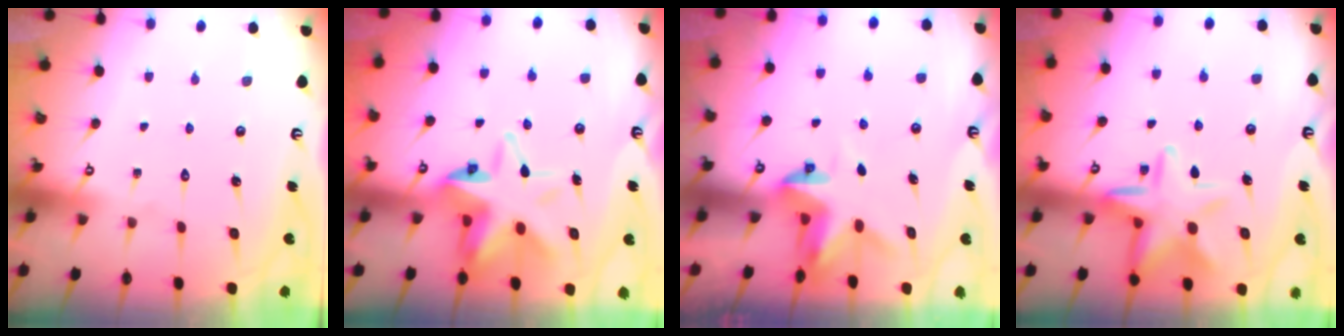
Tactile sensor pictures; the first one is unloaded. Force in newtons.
{"total": 12.5, "press": 12.3, "slide": 2.0}
{"total": 3.3, "press": 3.3, "slide": 0.2}
{"total": 12.6, "press": 12.5, "slide": 1.0}